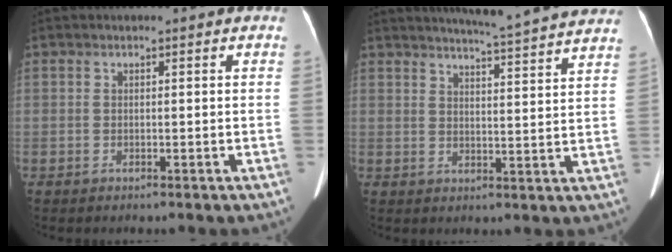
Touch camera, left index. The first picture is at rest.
{"total": 16.3, "force": [15.2, -0.5, 5.8], "torque": [-0.094, -0.029, 0.182]}